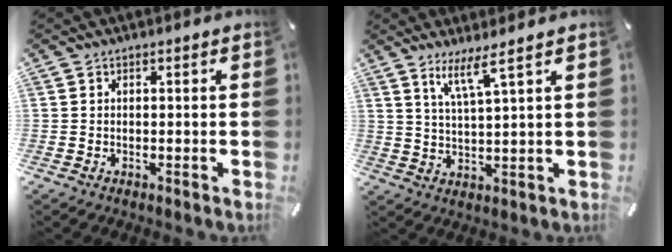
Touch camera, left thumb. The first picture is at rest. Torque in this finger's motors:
{"motor_torque": [0.05, 0.02, 0.21, -0.06, 0.02]}